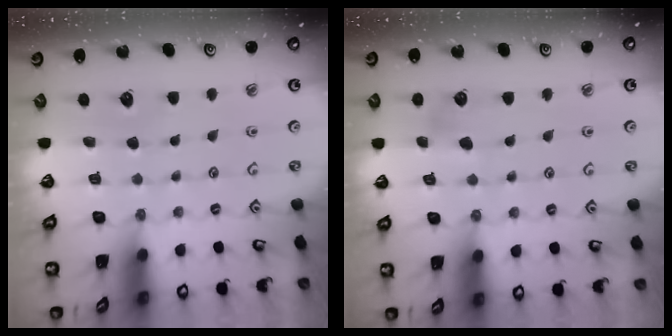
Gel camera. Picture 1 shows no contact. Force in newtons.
{"total": 3.3, "press": 3.3, "slide": 0.4}